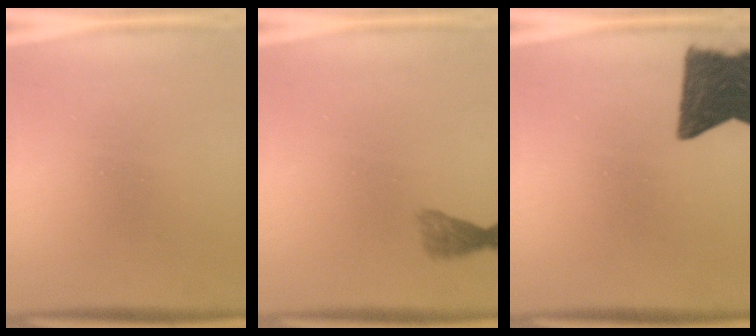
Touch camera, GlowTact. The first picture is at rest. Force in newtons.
{"total": 2.4}
{"total": 12.9}